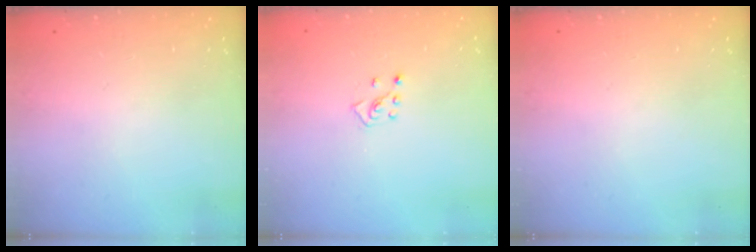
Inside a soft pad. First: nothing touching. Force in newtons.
{"total": 4.2, "press": 4.1, "slide": 0.7}
{"total": 0.0}